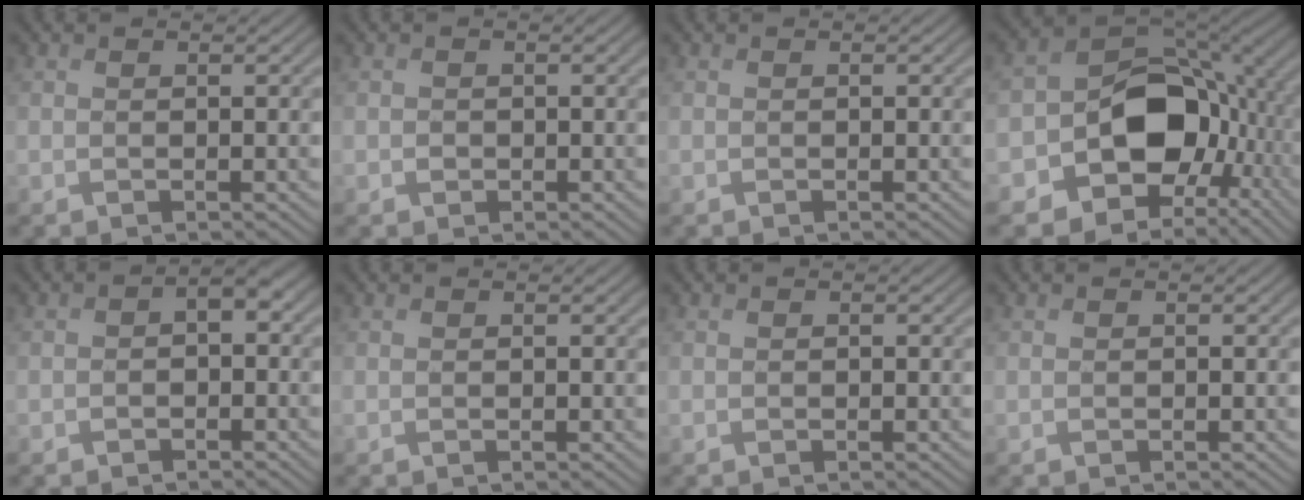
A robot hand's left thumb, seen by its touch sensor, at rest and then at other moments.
{"total": 0.9, "force": [-0.2, 0.8, 0.2], "torque": [-0.002, -0.004, -0.007]}
{"total": 0.0}
{"total": 14.5, "force": [-2.6, 10.9, 9.2], "torque": [-0.163, -0.025, -0.047]}
{"total": 2.3, "force": [-0.4, 1.5, 1.6], "torque": [-0.026, 0.000, -0.012]}
{"total": 0.0}
{"total": 0.0}
{"total": 0.0}